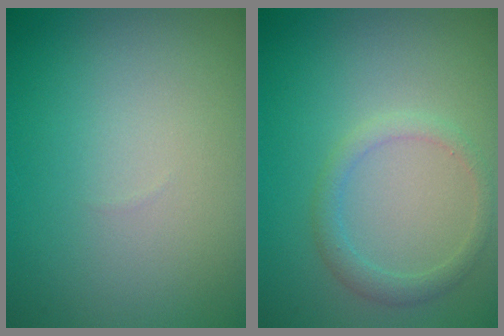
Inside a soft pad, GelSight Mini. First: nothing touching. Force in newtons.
{"total": 1.8, "press": 1.8, "slide": 0.2}